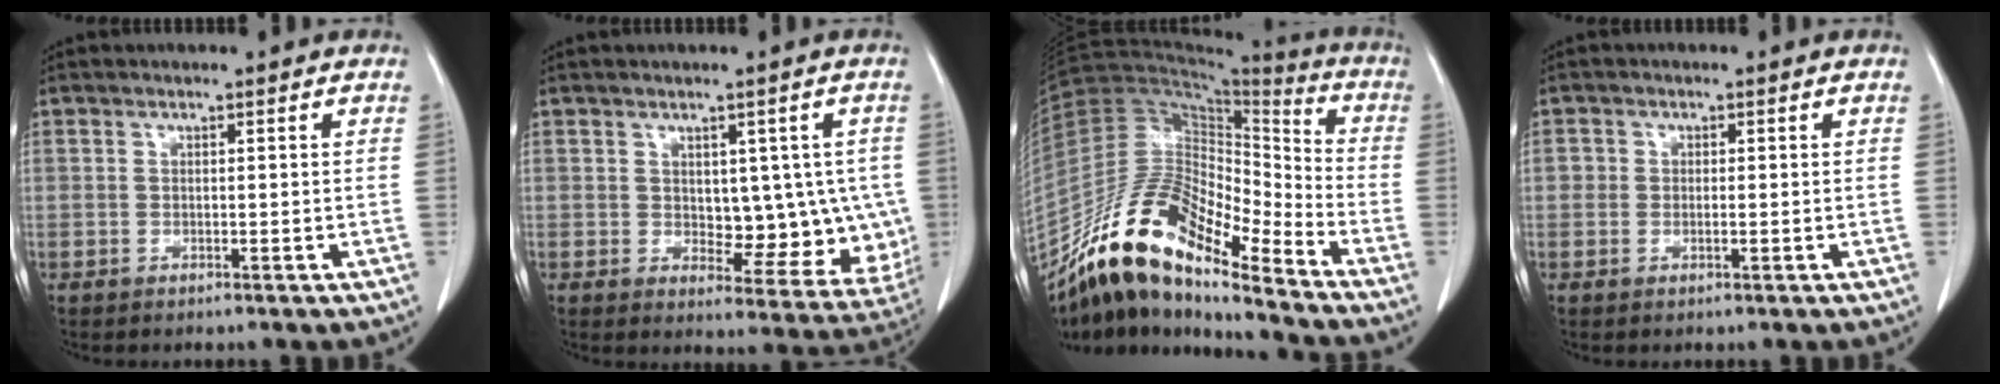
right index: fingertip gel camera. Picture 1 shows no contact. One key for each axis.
{"total": 10.2, "fx": 0.7, "fy": 5.5, "fz": 8.6, "tx": -0.083, "ty": 0.004, "tz": 0.024}
{"total": 16.6, "fx": -13.2, "fy": 4.1, "fz": 9.0, "tx": -0.159, "ty": 0.044, "tz": -0.241}
{"total": 1.7, "fx": -0.1, "fy": 1.3, "fz": 1.0, "tx": -0.009, "ty": 0.002, "tz": -0.005}